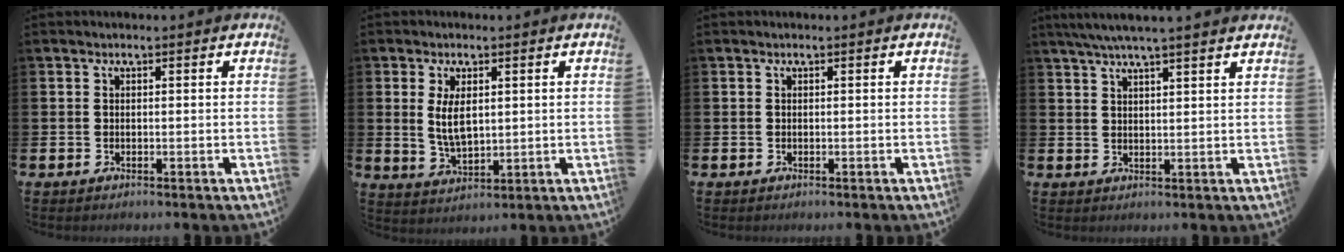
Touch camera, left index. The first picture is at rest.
{"total": 4.5, "force": [1.4, 2.1, 3.8], "torque": [-0.061, -0.002, 0.021]}
{"total": 0.0}
{"total": 4.4, "force": [4.0, -0.5, 1.8], "torque": [-0.053, -0.004, 0.075]}